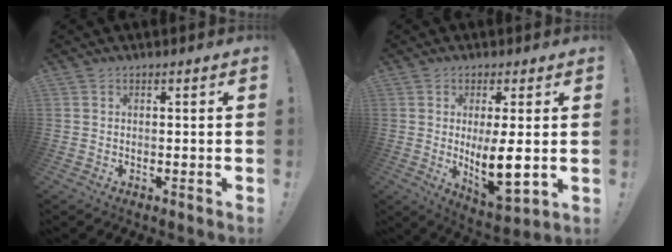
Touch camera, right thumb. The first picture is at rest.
{"total": 11.5, "force": [0.2, 4.1, 10.8], "torque": [-0.176, -0.018, 0.006]}